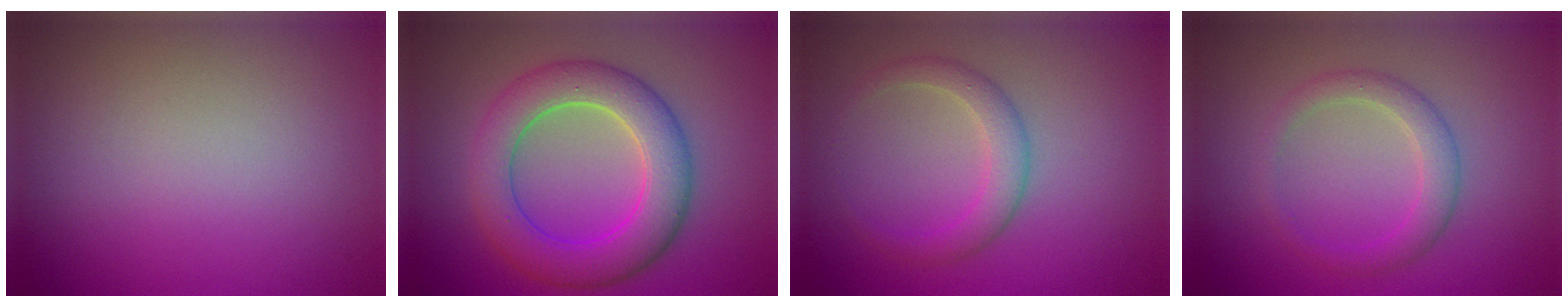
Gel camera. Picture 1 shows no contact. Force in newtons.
{"total": 6.9, "press": 6.8, "slide": 0.6}
{"total": 2.6, "press": 2.6, "slide": 0.1}
{"total": 2.5, "press": 2.5, "slide": 0.2}